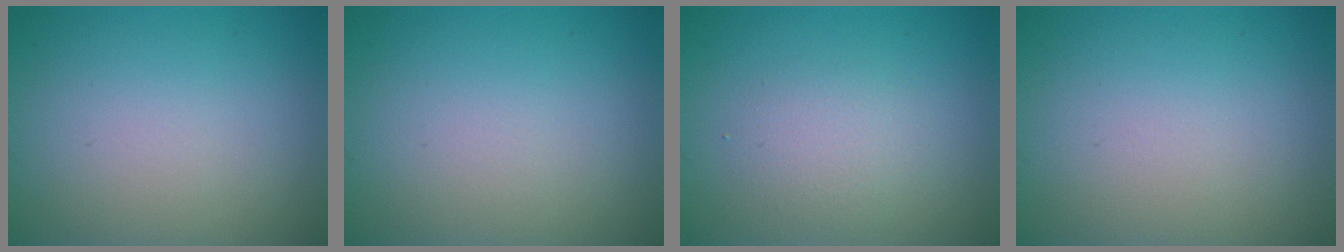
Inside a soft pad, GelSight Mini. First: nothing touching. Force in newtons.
{"total": 0.0}
{"total": 2.0, "press": 2.0, "slide": 0.1}
{"total": 0.0}